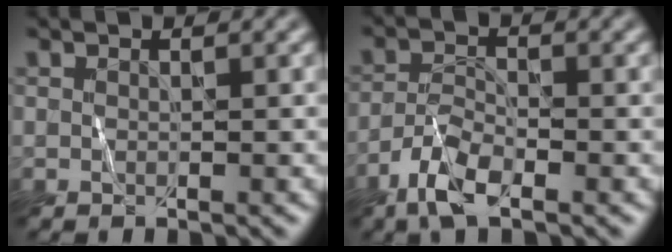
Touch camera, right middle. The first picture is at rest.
{"total": 4.0, "force": [-2.9, 1.3, 2.5], "torque": [-0.055, -0.001, -0.060]}